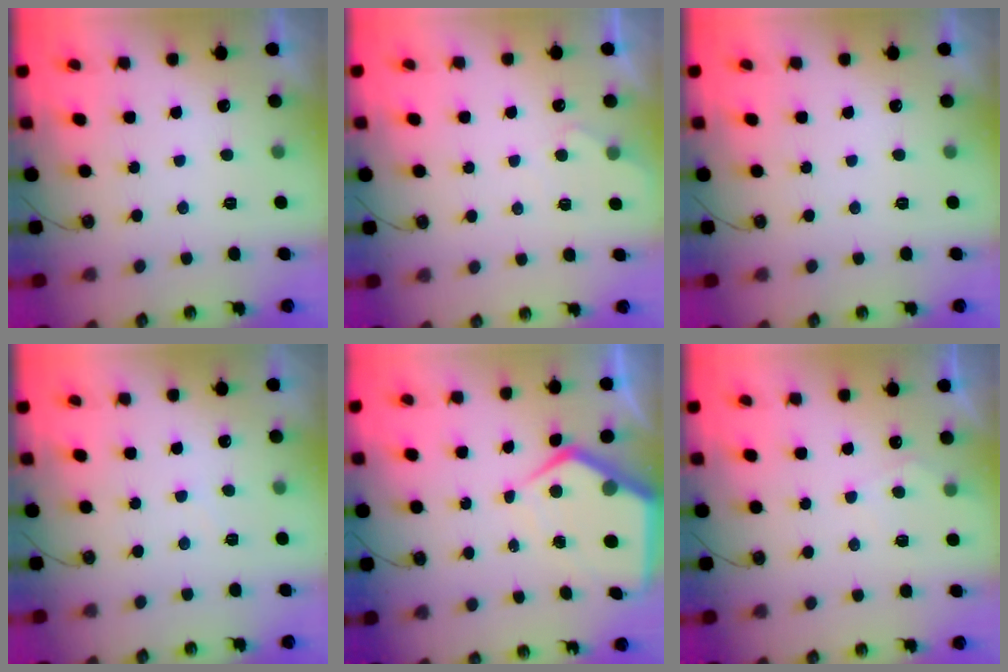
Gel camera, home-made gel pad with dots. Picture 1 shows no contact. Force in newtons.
{"total": 3.8, "press": 3.7, "slide": 0.5}
{"total": 0.0}
{"total": 2.0, "press": 2.0, "slide": 0.4}
{"total": 9.3, "press": 9.3, "slide": 1.0}
{"total": 4.3, "press": 4.3, "slide": 0.5}